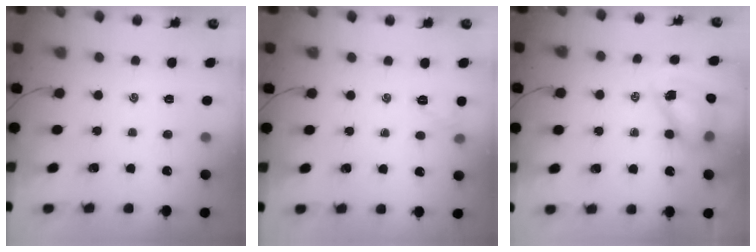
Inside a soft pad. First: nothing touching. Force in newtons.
{"total": 4.6, "press": 4.4, "slide": 1.1}
{"total": 8.2, "press": 8.0, "slide": 1.6}